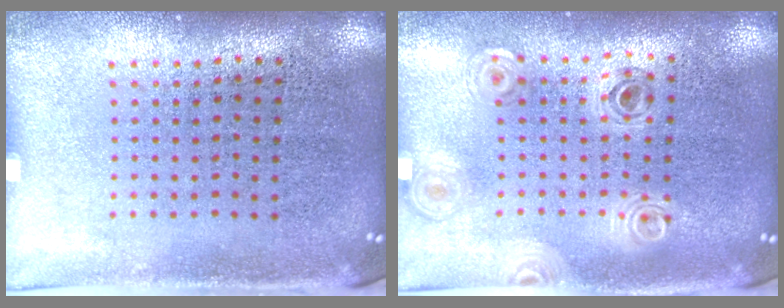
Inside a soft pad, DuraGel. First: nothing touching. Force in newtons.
{"total": 0.9, "press": 0.9, "slide": 0.1}